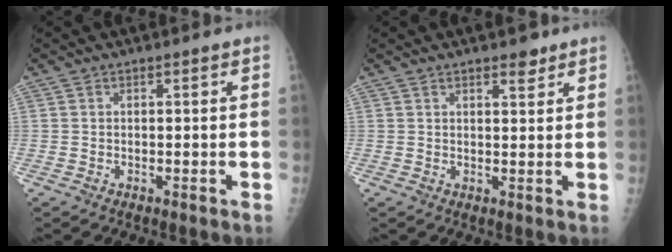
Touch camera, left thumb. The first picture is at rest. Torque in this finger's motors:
{"motor_torque": [0.11, 0.29, -0.34, -0.24, 0.02]}